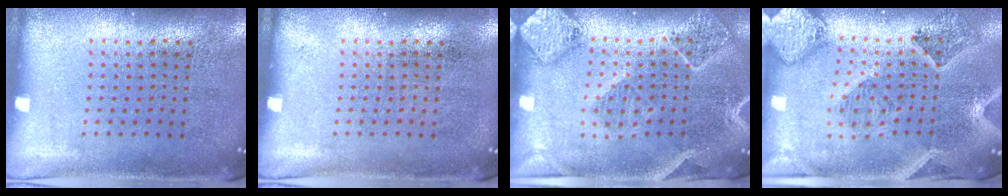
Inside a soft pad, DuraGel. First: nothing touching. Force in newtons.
{"total": 0.0}
{"total": 2.4, "press": 2.2, "slide": 1.0}
{"total": 1.8, "press": 1.7, "slide": 0.5}